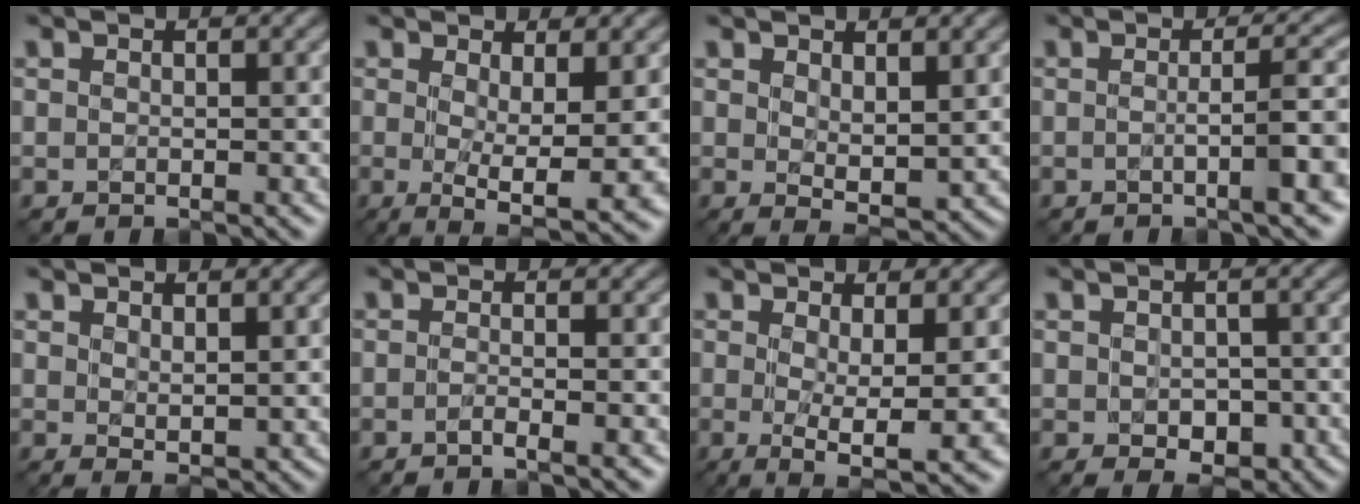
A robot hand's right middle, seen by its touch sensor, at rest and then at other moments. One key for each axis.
{"total": 5.3, "fx": 0.1, "fy": 1.0, "fz": 5.2, "tx": -0.082, "ty": -0.016, "tz": 0.003}
{"total": 2.4, "fx": 1.4, "fy": 0.6, "fz": 1.8, "tx": -0.033, "ty": -0.006, "tz": 0.027}
{"total": 4.2, "fx": -1.0, "fy": 0.5, "fz": 4.0, "tx": -0.058, "ty": 0.010, "tz": -0.029}
{"total": 1.4, "fx": 1.1, "fy": 0.2, "fz": 0.9, "tx": -0.017, "ty": -0.003, "tz": 0.021}
{"total": 1.7, "fx": -0.9, "fy": 0.4, "fz": 1.4, "tx": -0.015, "ty": -0.001, "tz": -0.024}
{"total": 4.7, "fx": 0.0, "fy": 0.7, "fz": 4.7, "tx": -0.073, "ty": -0.013, "tz": -0.001}
{"total": 2.6, "fx": -0.6, "fy": 1.7, "fz": 1.9, "tx": -0.030, "ty": -0.006, "tz": -0.008}